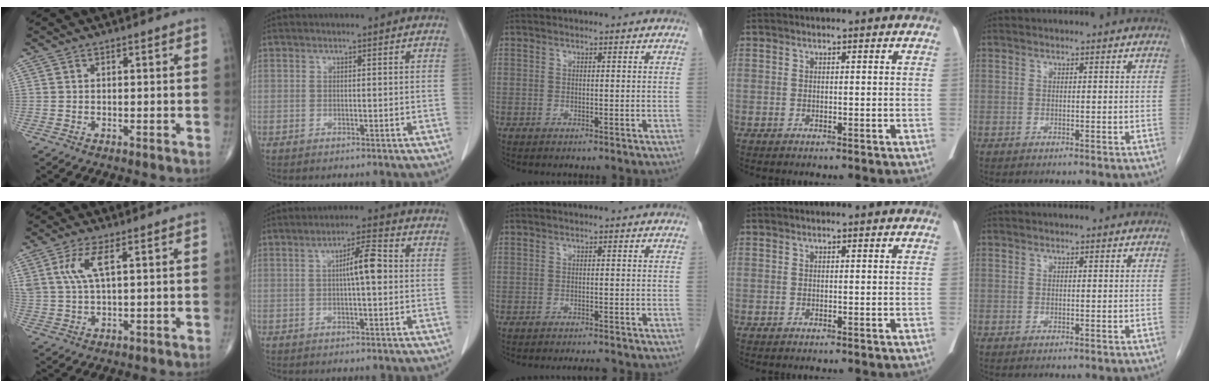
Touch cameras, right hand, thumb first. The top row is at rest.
{"thumb": {"total": 6.0, "force": [2.4, 1.8, 5.2], "torque": [-0.125, -0.004, 0.053]}, "index": {"total": 5.4, "force": [0.4, 0.8, 5.4], "torque": [-0.090, 0.013, 0.004]}, "middle": {"total": 3.4, "force": [-3.2, 0.5, 1.1], "torque": [-0.011, -0.005, -0.041]}}